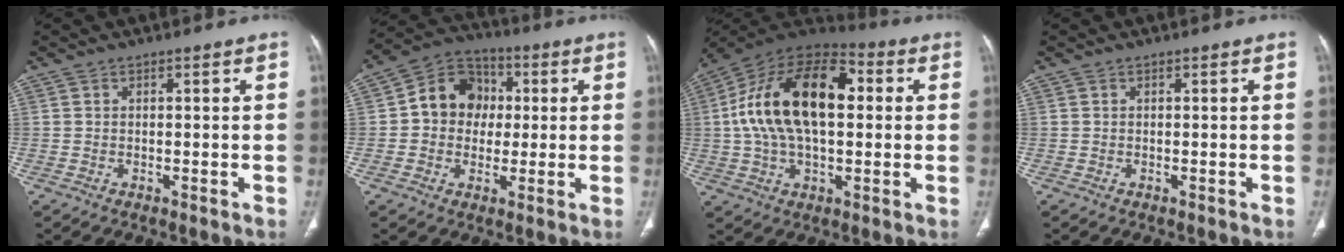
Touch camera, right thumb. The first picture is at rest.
{"total": 11.1, "force": [0.9, 9.6, 5.5], "torque": [-0.052, 0.022, 0.003]}
{"total": 22.7, "force": [2.8, 12.6, 18.8], "torque": [-0.329, 0.029, 0.038]}
{"total": 0.0}